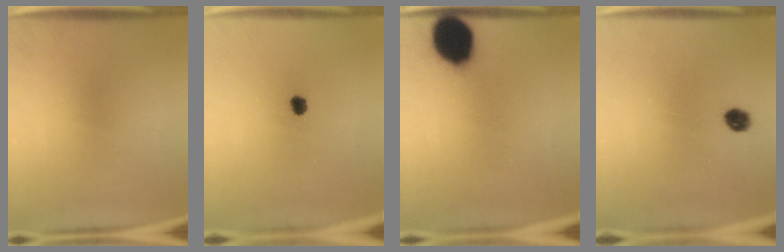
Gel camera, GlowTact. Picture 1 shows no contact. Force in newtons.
{"total": 2.1}
{"total": 14.6}
{"total": 3.3}